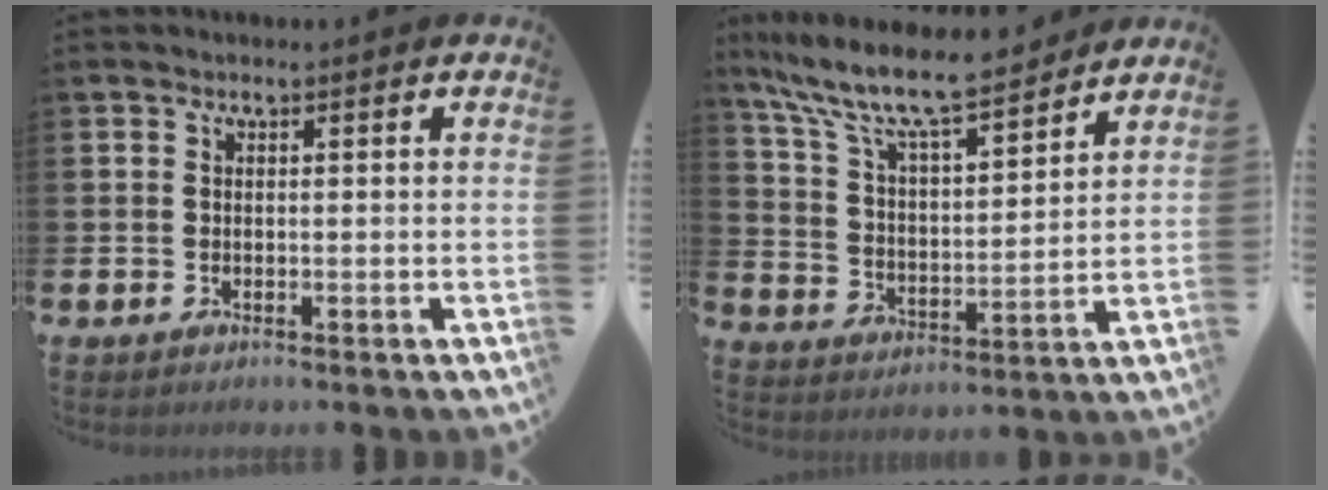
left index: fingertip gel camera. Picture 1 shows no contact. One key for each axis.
{"total": 10.3, "fx": 9.3, "fy": 1.5, "fz": 4.3, "tx": -0.128, "ty": -0.056, "tz": 0.161}